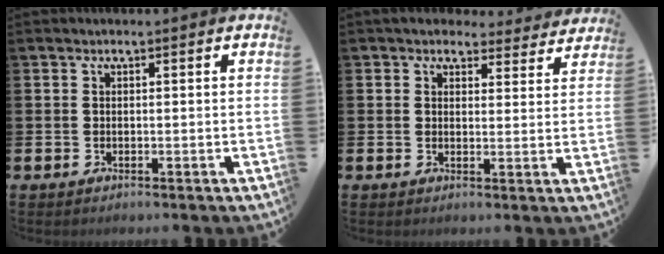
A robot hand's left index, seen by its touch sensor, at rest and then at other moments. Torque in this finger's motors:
{"motor_torque": [1.02, -1.12, 0.43, 0.03]}